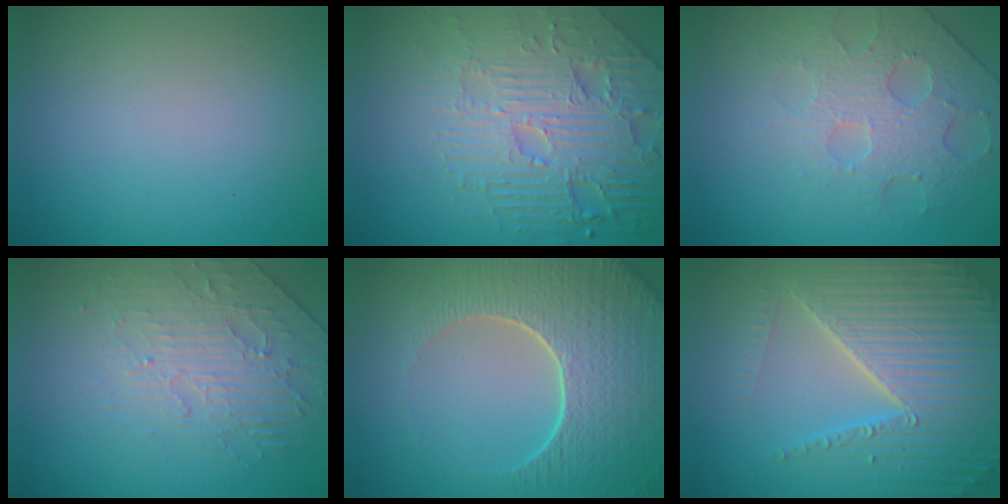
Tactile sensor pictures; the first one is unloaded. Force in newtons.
{"total": 8.3, "press": 6.1, "slide": 5.7}
{"total": 3.8, "press": 3.6, "slide": 1.2}
{"total": 2.8, "press": 2.3, "slide": 1.6}
{"total": 8.1, "press": 6.1, "slide": 5.3}
{"total": 6.9, "press": 6.7, "slide": 1.6}